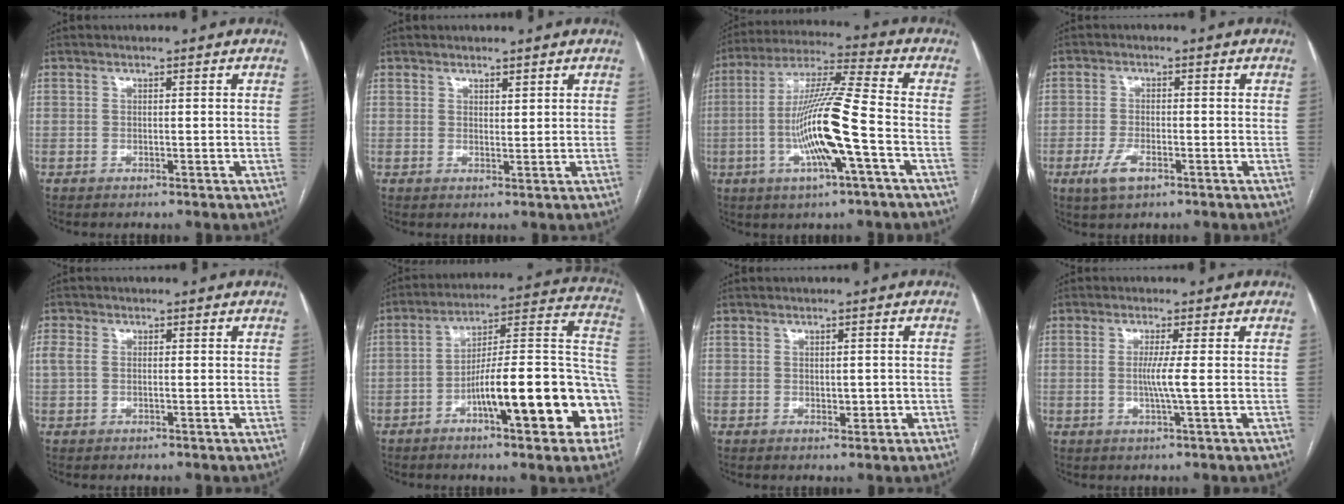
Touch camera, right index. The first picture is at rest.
{"total": 1.4, "force": [1.2, 0.5, 0.7], "torque": [-0.011, -0.003, 0.019]}
{"total": 14.7, "force": [-3.5, 0.0, 14.2], "torque": [-0.273, 0.000, -0.070]}
{"total": 4.0, "force": [-2.0, 1.7, 3.0], "torque": [-0.067, -0.003, -0.035]}
{"total": 2.4, "force": [0.1, 1.4, 1.9], "torque": [-0.056, 0.015, 0.004]}
{"total": 20.8, "force": [-7.2, 3.5, 19.2], "torque": [-0.209, 0.036, -0.098]}
{"total": 1.7, "force": [-0.3, 0.9, 1.5], "torque": [-0.022, -0.001, 0.001]}
{"total": 3.2, "force": [-0.2, -0.8, 3.1], "torque": [-0.061, -0.005, -0.004]}